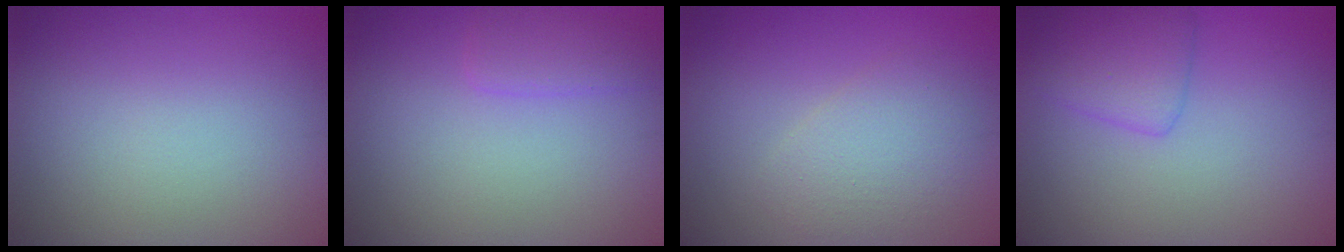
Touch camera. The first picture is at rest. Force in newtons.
{"total": 1.8, "press": 1.8, "slide": 0.2}
{"total": 3.0, "press": 3.0, "slide": 0.2}
{"total": 2.7, "press": 2.7, "slide": 0.1}